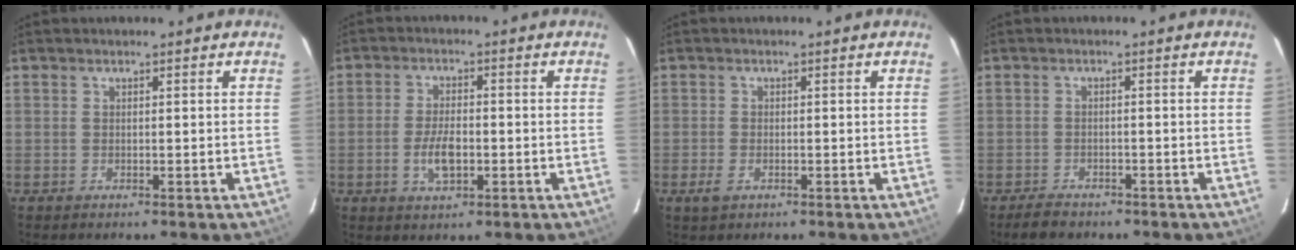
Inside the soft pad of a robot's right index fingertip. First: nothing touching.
{"total": 5.9, "force": [-1.7, 2.8, 4.9], "torque": [-0.100, -0.001, -0.028]}
{"total": 2.5, "force": [-1.3, 1.4, 1.6], "torque": [-0.033, -0.004, -0.023]}
{"total": 3.9, "force": [-3.1, 1.8, 1.3], "torque": [-0.035, 0.003, -0.051]}